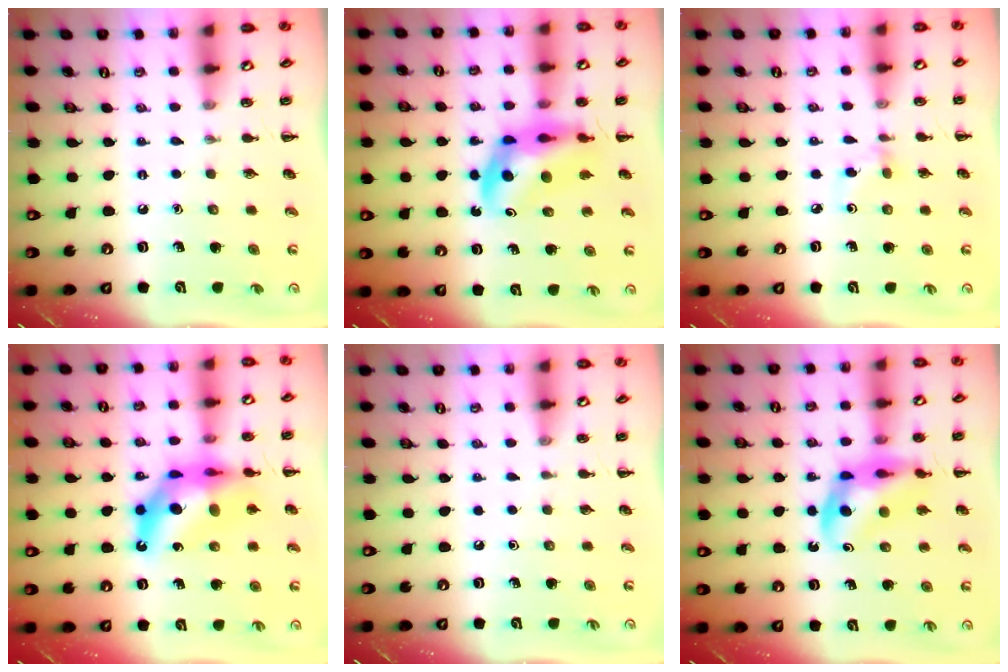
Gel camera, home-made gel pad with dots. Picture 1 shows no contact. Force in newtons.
{"total": 11.2, "press": 10.6, "slide": 3.4}
{"total": 2.9, "press": 2.7, "slide": 1.0}
{"total": 14.2, "press": 13.6, "slide": 3.9}
{"total": 0.0}
{"total": 11.8, "press": 11.3, "slide": 3.2}